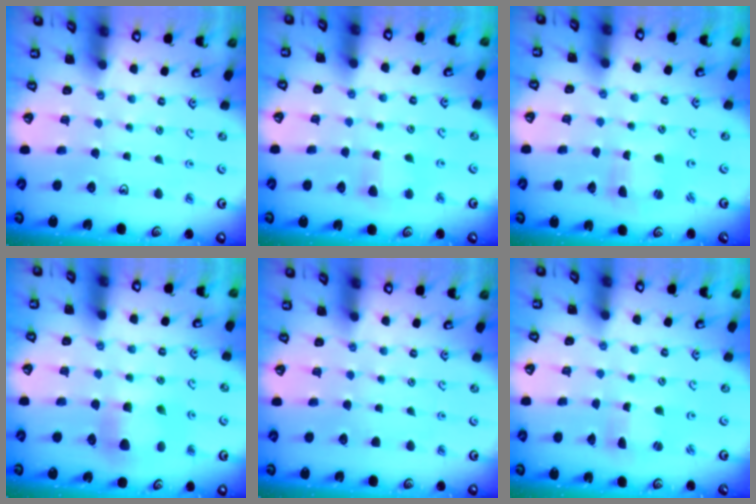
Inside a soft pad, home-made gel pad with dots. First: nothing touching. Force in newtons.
{"total": 4.7, "press": 4.7, "slide": 0.5}
{"total": 1.0, "press": 1.0, "slide": 0.2}
{"total": 5.9, "press": 5.9, "slide": 0.4}
{"total": 0.0}
{"total": 1.1, "press": 1.0, "slide": 0.3}